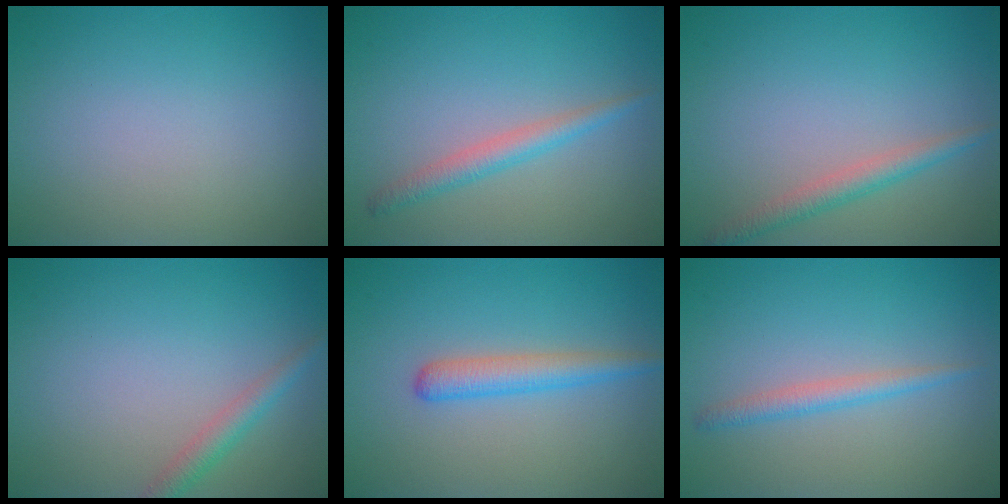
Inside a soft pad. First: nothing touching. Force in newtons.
{"total": 2.2, "press": 2.2, "slide": 0.1}
{"total": 2.2, "press": 2.2, "slide": 0.1}
{"total": 2.0, "press": 2.0, "slide": 0.0}
{"total": 2.7, "press": 2.7, "slide": 0.1}
{"total": 1.8, "press": 1.8, "slide": 0.0}